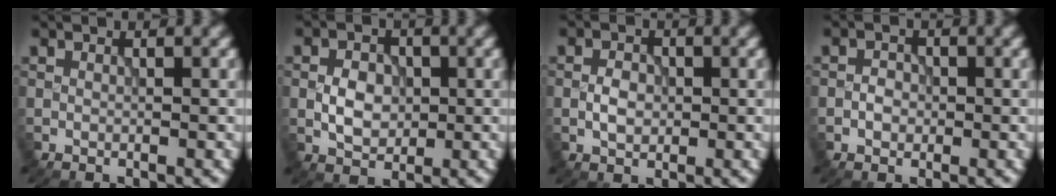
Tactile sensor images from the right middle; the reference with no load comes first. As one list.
[{"total": 3.2, "force": [-0.2, 2.3, 2.2], "torque": [-0.038, 0.002, -0.008]}, {"total": 2.1, "force": [-0.3, 1.4, 1.5], "torque": [-0.027, 0.003, -0.009]}, {"total": 1.4, "force": [-0.4, 1.1, 0.7], "torque": [-0.011, 0.002, -0.011]}]